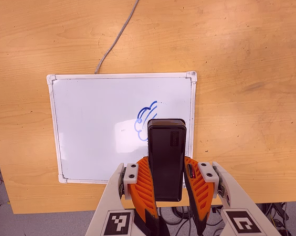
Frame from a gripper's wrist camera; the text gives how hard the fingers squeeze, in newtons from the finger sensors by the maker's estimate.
{"total": 8.6, "left": 6.1, "right": 11.2}